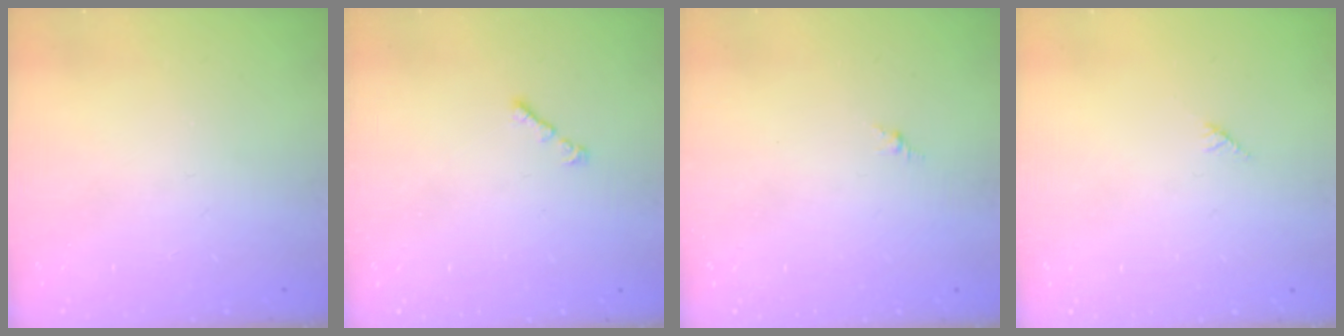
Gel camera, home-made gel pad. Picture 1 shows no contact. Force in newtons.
{"total": 0.9, "press": 0.8, "slide": 0.5}
{"total": 0.0}
{"total": 2.7, "press": 2.7, "slide": 0.2}